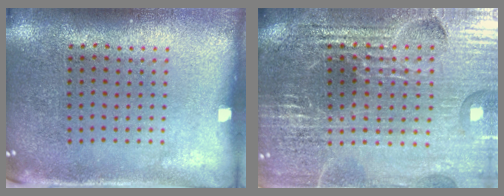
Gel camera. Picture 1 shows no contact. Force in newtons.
{"total": 5.2, "press": 4.8, "slide": 2.0}